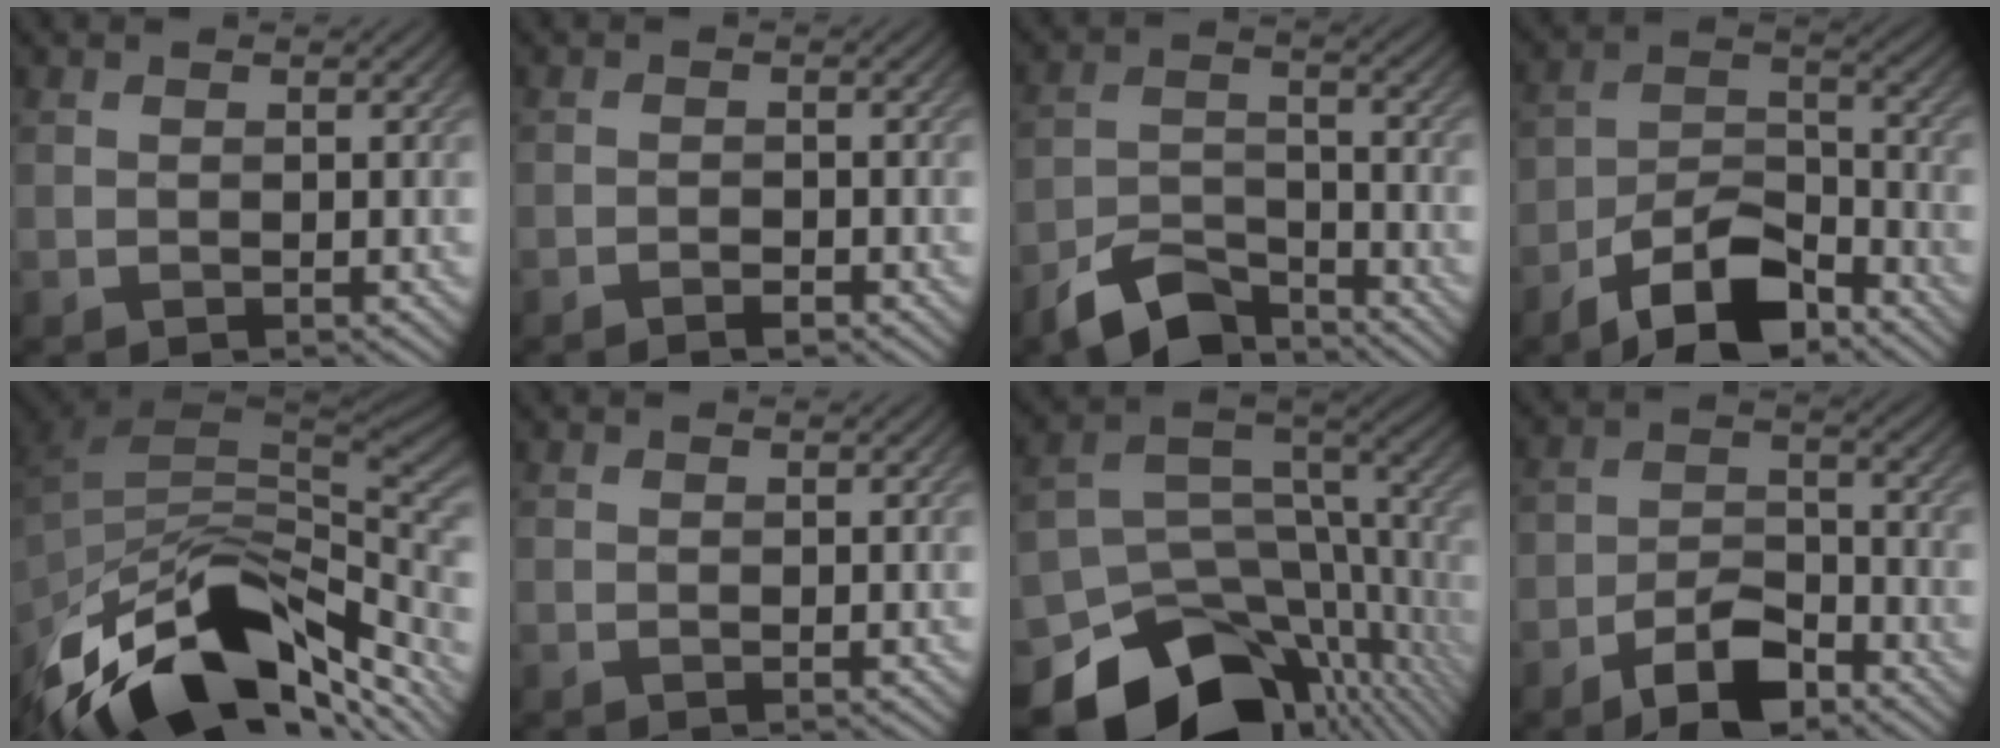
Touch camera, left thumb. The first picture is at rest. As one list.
[{"total": 1.3, "force": [-1.1, 0.3, 0.6], "torque": [-0.009, 0.000, -0.020]}, {"total": 8.0, "force": [-6.3, 3.4, 3.6], "torque": [-0.072, -0.010, -0.128]}, {"total": 10.5, "force": [-7.1, 4.8, 6.1], "torque": [-0.107, -0.001, -0.140]}, {"total": 15.9, "force": [-8.9, 8.1, 10.3], "torque": [-0.208, -0.024, -0.147]}, {"total": 0.0}, {"total": 16.7, "force": [-9.9, 10.0, 9.0], "torque": [-0.191, -0.053, -0.143]}, {"total": 7.4, "force": [-4.8, 3.5, 4.3], "torque": [-0.074, 0.005, -0.099]}]